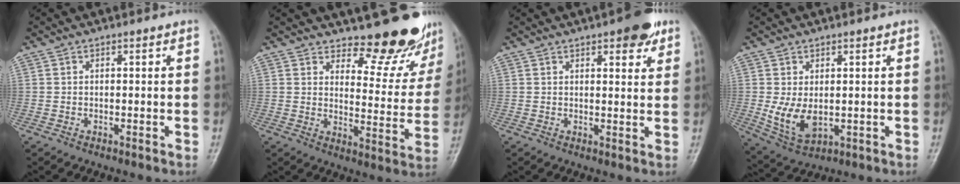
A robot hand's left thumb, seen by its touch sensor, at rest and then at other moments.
{"total": 13.7, "force": [12.3, 4.3, 4.4], "torque": [-0.015, -0.117, 0.153]}
{"total": 6.4, "force": [3.8, 2.4, 4.6], "torque": [-0.041, -0.014, 0.043]}
{"total": 7.5, "force": [0.4, 4.6, 5.9], "torque": [-0.103, -0.018, 0.024]}